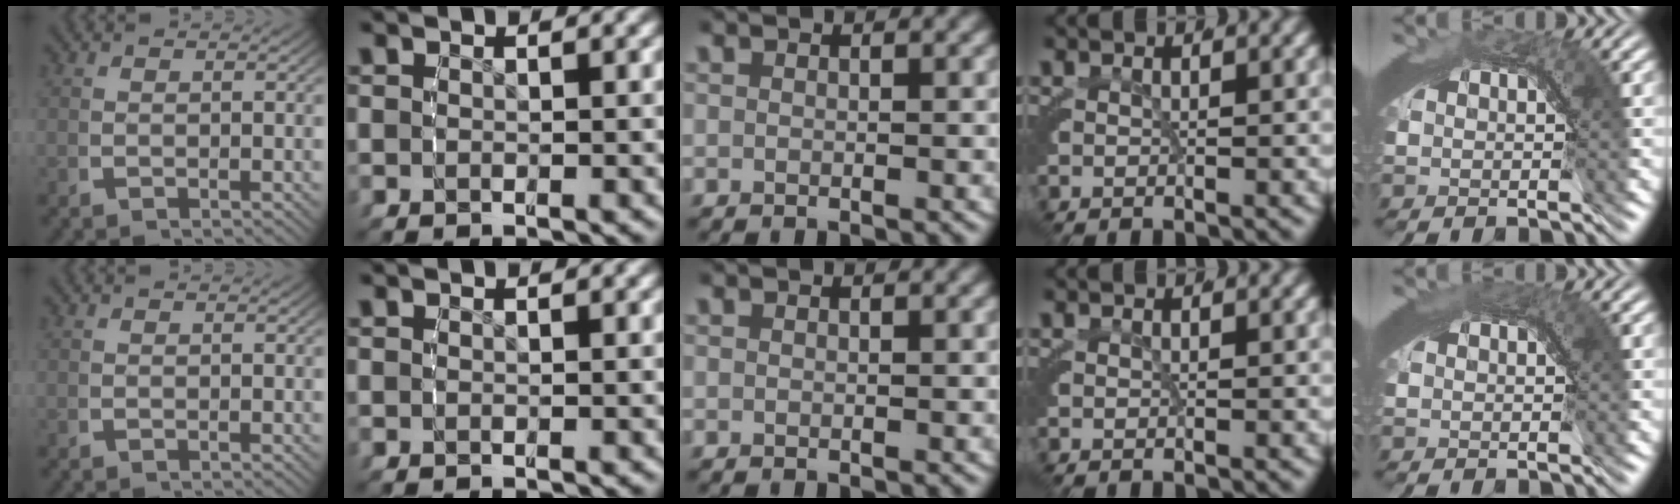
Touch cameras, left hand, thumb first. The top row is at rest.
{"little": {"total": 0.9, "force": [0.5, 0.2, 0.7], "torque": [-0.006, 0.001, 0.006]}}